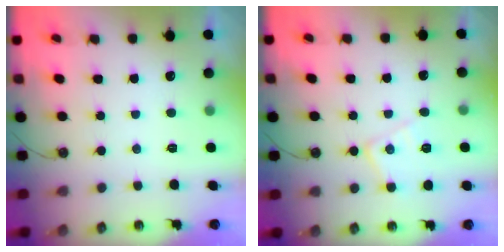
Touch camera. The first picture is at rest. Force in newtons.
{"total": 10.6, "press": 10.6, "slide": 0.7}